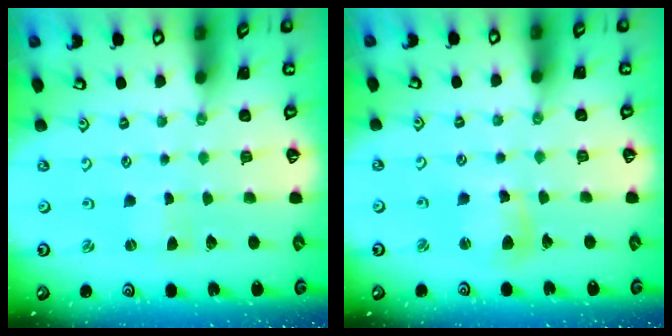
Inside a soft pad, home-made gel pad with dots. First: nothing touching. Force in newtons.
{"total": 7.2, "press": 7.1, "slide": 1.2}